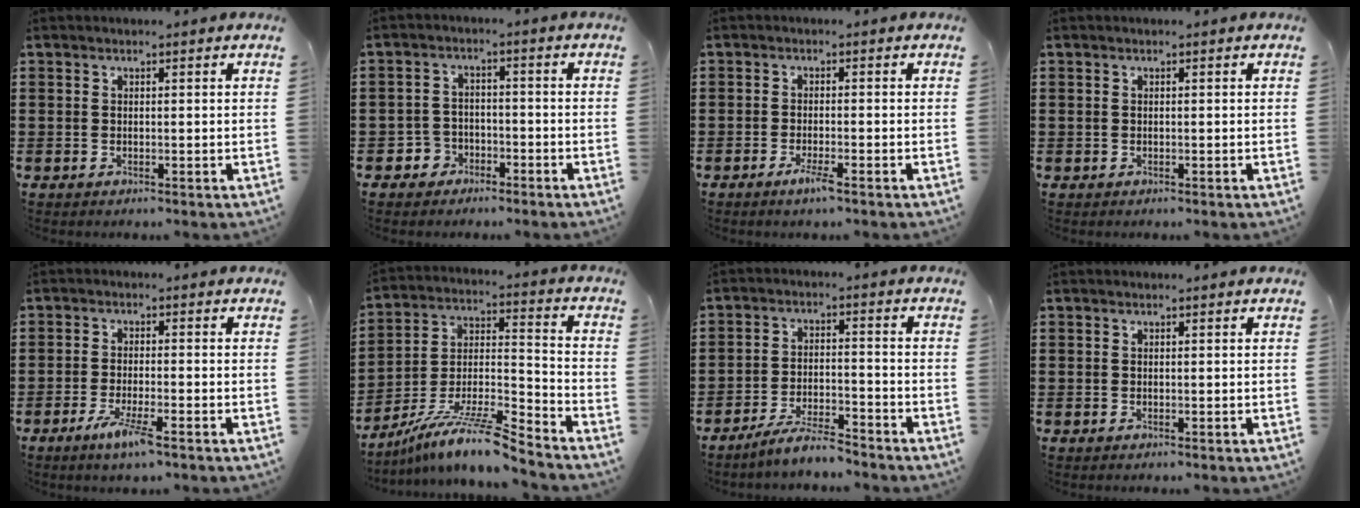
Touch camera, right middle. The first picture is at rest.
{"total": 3.1, "force": [-2.4, 1.9, 0.2], "torque": [-0.014, 0.007, -0.053]}
{"total": 2.6, "force": [-1.6, 0.3, 2.0], "torque": [-0.034, -0.001, -0.027]}
{"total": 0.0}
{"total": 4.6, "force": [-2.7, 0.5, 3.7], "torque": [-0.071, -0.008, -0.047]}
{"total": 11.4, "force": [-9.4, 0.7, 6.4], "torque": [-0.116, 0.010, -0.182]}
{"total": 5.3, "force": [-4.9, 0.4, 2.1], "torque": [-0.046, 0.000, -0.096]}
{"total": 0.0}